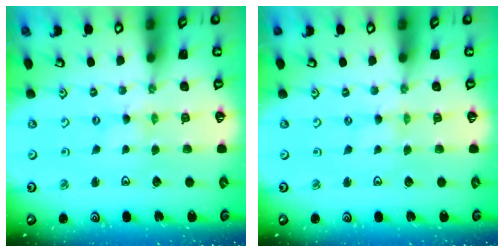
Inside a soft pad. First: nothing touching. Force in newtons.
{"total": 0.0}